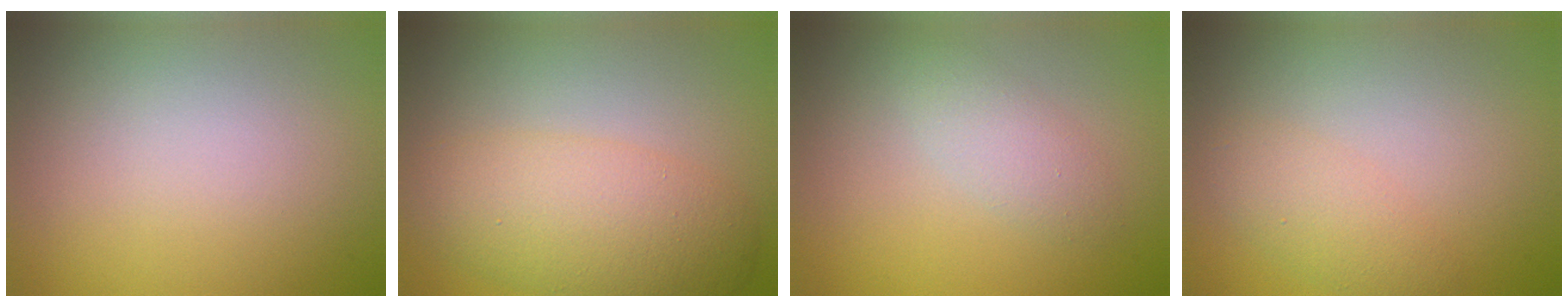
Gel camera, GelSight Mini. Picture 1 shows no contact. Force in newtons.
{"total": 5.5, "press": 5.5, "slide": 0.1}
{"total": 2.0, "press": 2.0, "slide": 0.2}
{"total": 2.2, "press": 2.2, "slide": 0.0}